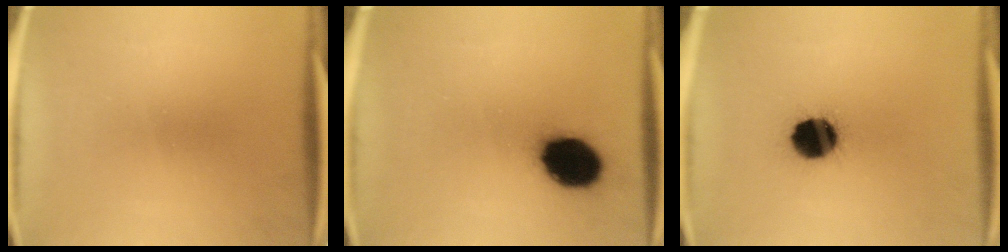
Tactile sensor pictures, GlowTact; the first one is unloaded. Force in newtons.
{"total": 14.2}
{"total": 12.5}